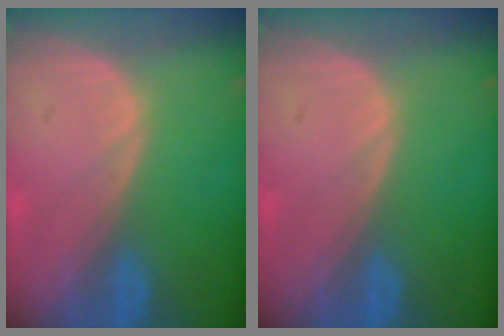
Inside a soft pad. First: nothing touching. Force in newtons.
{"total": 0.0}